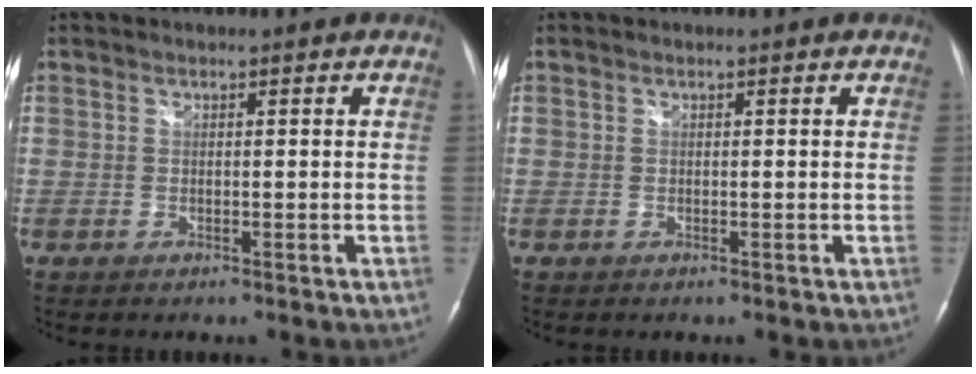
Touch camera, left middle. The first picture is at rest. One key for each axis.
{"total": 0.0}